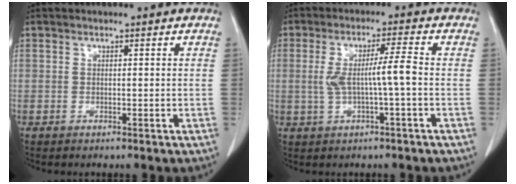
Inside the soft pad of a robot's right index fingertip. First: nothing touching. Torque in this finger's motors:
{"motor_torque": [0.37, -0.08, 0.19, 0.06]}